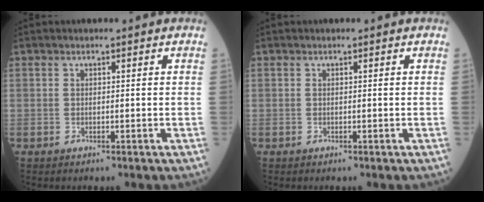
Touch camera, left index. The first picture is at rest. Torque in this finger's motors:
{"motor_torque": [-0.04, 0.05, 0.00, 0.00]}